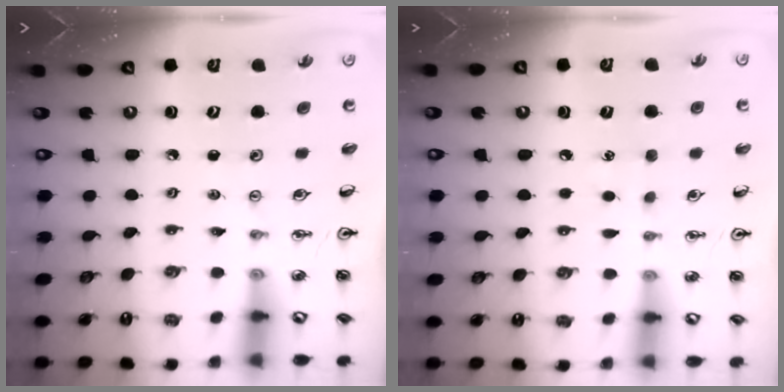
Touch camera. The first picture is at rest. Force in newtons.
{"total": 4.7, "press": 4.7, "slide": 0.5}